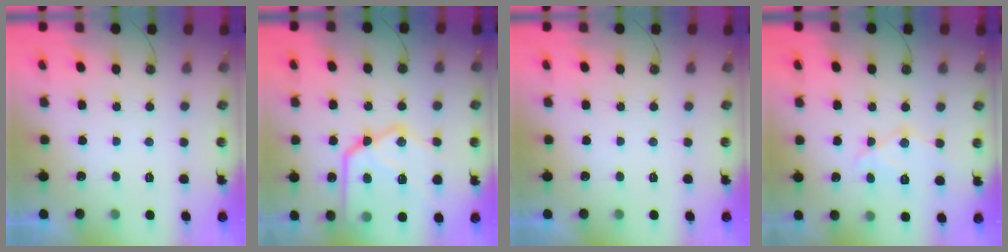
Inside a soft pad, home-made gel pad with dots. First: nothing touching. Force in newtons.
{"total": 24.7, "press": 24.6, "slide": 2.1}
{"total": 0.0}
{"total": 12.4, "press": 12.3, "slide": 1.2}